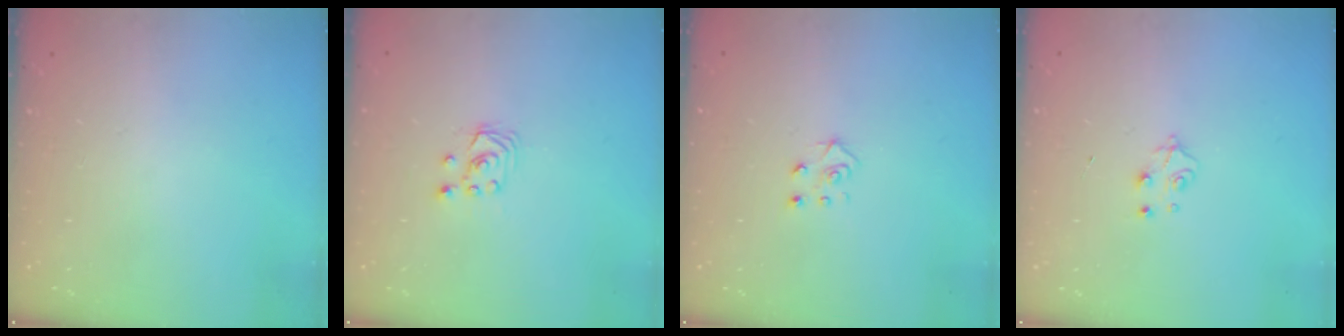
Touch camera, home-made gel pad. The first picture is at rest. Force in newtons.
{"total": 2.6, "press": 2.6, "slide": 0.3}
{"total": 4.6, "press": 4.6, "slide": 0.4}
{"total": 4.4, "press": 4.4, "slide": 0.7}